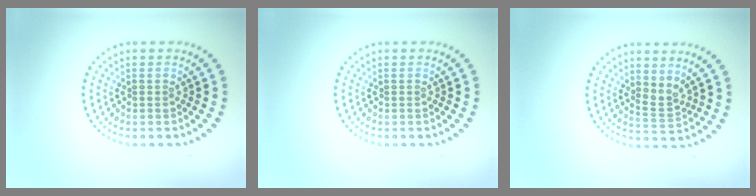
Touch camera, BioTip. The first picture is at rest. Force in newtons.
{"total": 0.0}
{"total": 1.6, "press": 1.1, "slide": 1.1}